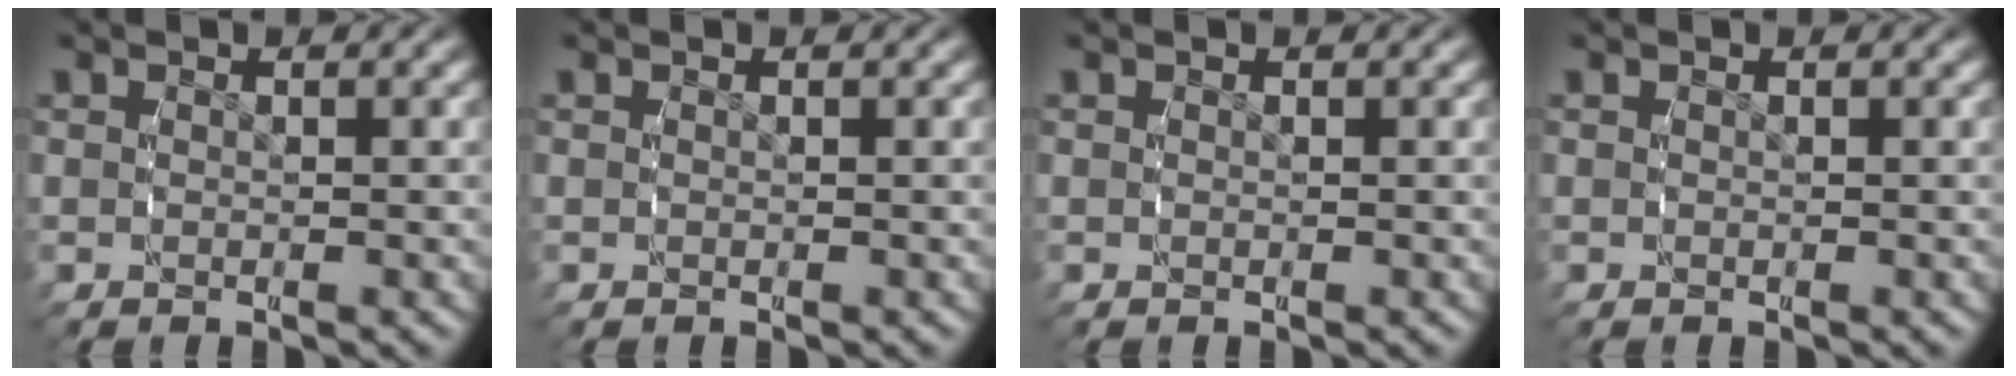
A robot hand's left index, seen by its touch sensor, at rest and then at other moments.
{"total": 0.0}
{"total": 0.0}
{"total": 0.0}